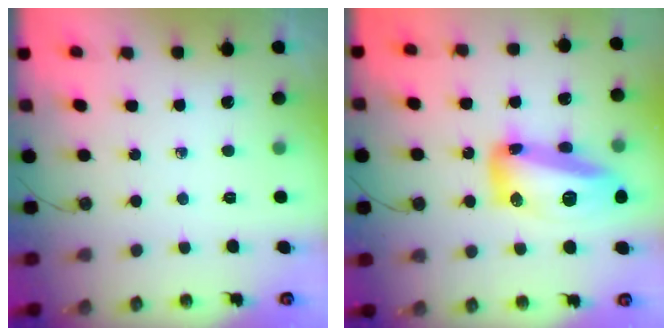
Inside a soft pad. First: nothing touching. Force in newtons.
{"total": 18.3, "press": 18.3, "slide": 1.5}